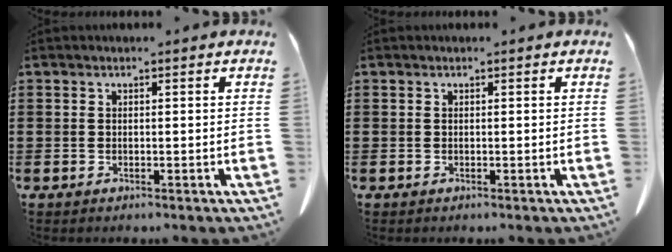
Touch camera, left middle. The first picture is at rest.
{"total": 0.0}